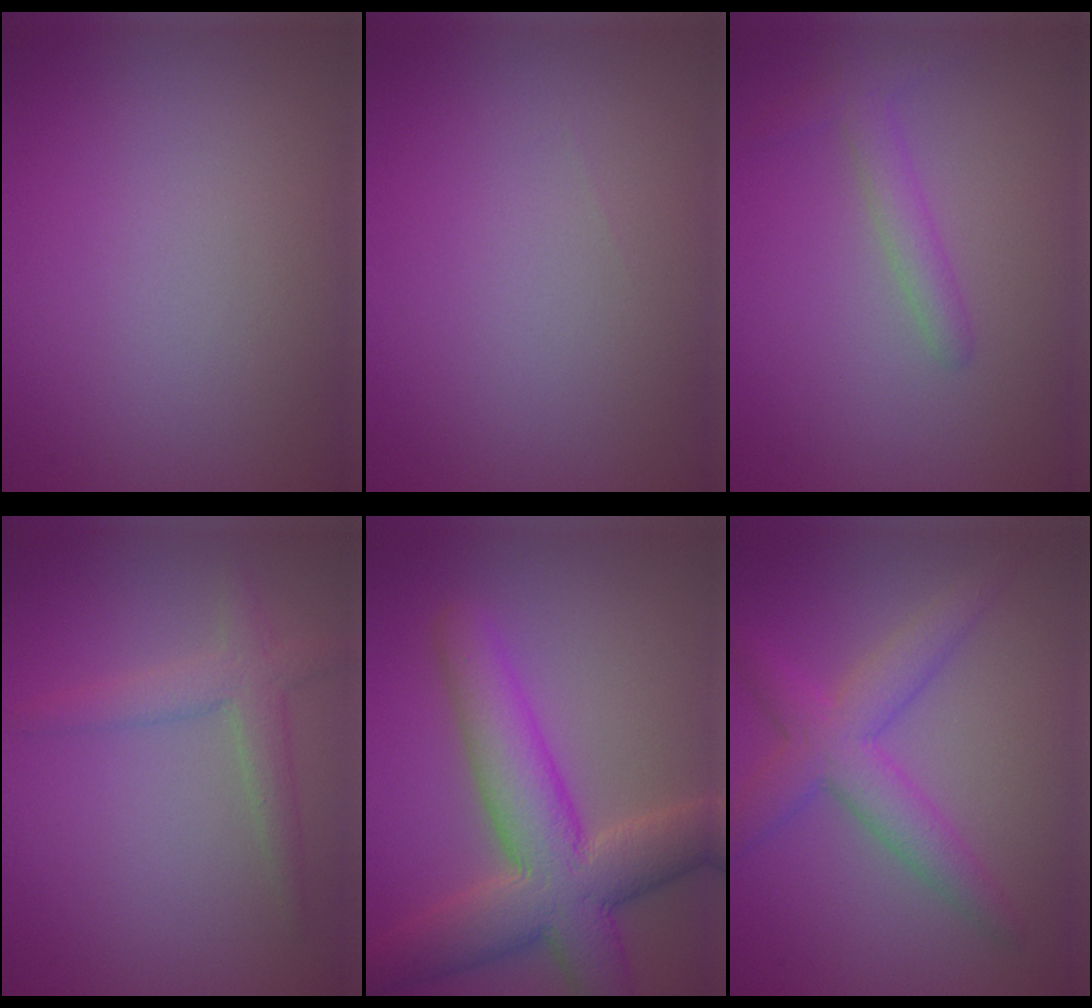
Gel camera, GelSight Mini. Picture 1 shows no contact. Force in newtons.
{"total": 0.0}
{"total": 2.1, "press": 2.1, "slide": 0.1}
{"total": 2.8, "press": 2.8, "slide": 0.2}
{"total": 9.3, "press": 9.2, "slide": 0.6}
{"total": 4.6, "press": 4.6, "slide": 0.1}